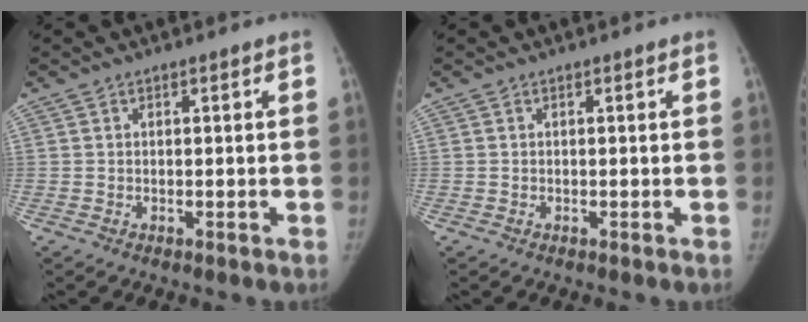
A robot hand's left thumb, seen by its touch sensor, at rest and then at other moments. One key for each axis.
{"total": 0.0}